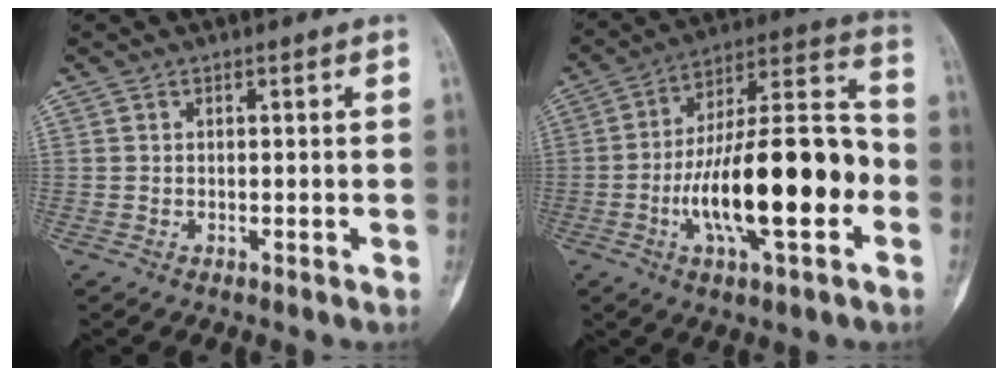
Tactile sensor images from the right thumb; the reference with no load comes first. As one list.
[{"total": 23.3, "force": [-5.4, 7.8, 21.2], "torque": [-0.339, 0.038, -0.084]}]